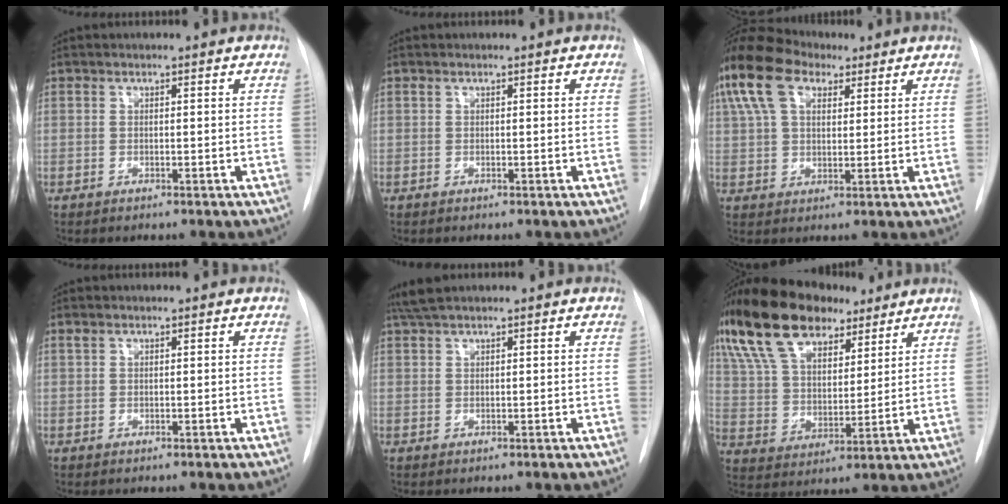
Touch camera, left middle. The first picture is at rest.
{"total": 0.0}
{"total": 17.3, "force": [9.8, 9.9, 10.2], "torque": [-0.259, 0.064, 0.179]}
{"total": 0.8, "force": [0.6, 0.4, 0.4], "torque": [-0.010, 0.012, 0.012]}
{"total": 3.1, "force": [2.6, 0.1, 1.6], "torque": [-0.032, 0.020, 0.054]}
{"total": 19.9, "force": [13.3, 9.5, 11.4], "torque": [-0.242, 0.049, 0.240]}